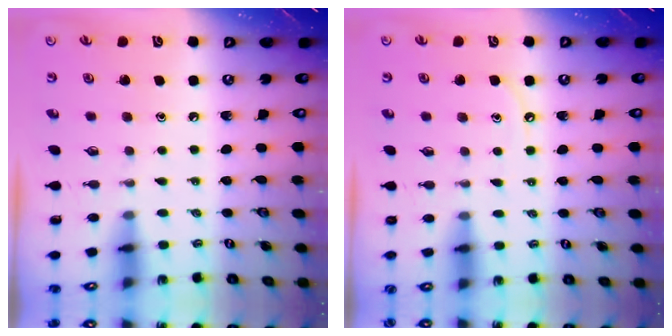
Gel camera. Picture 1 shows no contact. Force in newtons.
{"total": 5.2, "press": 5.1, "slide": 0.7}